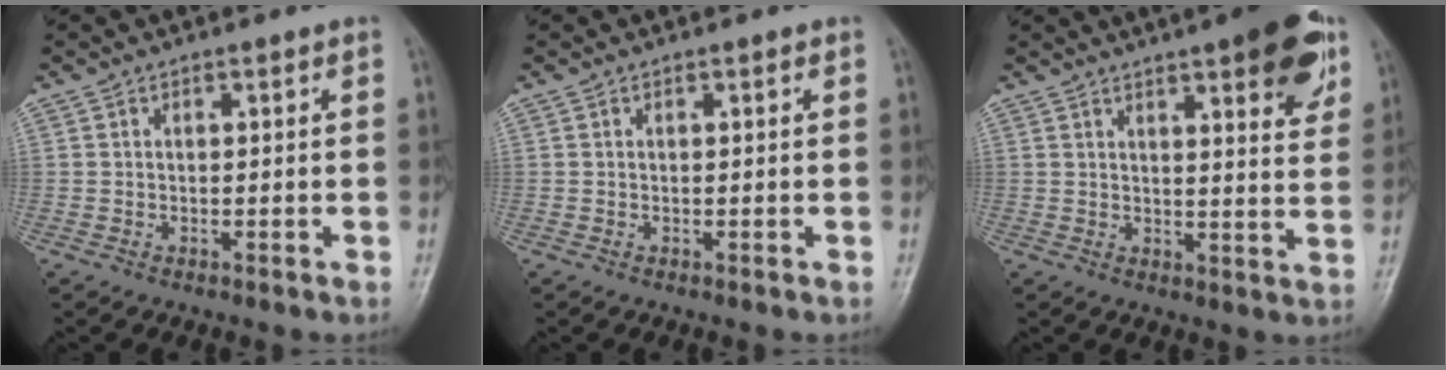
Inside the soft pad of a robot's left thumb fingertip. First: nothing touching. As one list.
[{"total": 0.0}, {"total": 13.3, "force": [7.4, 3.5, 10.5], "torque": [-0.109, -0.027, 0.093]}]